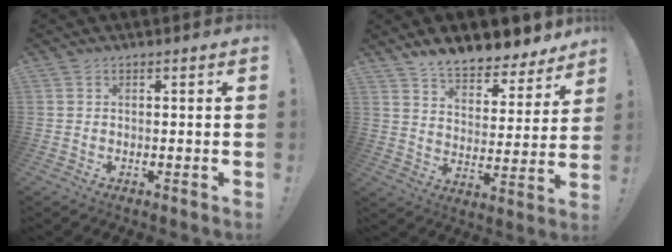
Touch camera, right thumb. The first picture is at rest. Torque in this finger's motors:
{"motor_torque": [0.09, 0.19, 0.09, 0.18, 0.00]}